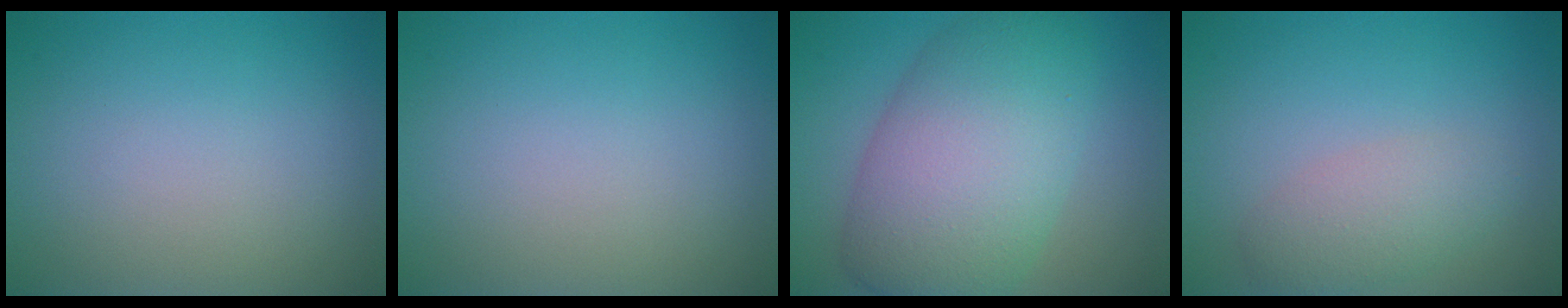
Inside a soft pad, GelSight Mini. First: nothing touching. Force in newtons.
{"total": 0.0}
{"total": 10.6, "press": 10.6, "slide": 0.1}
{"total": 2.8, "press": 2.8, "slide": 0.1}